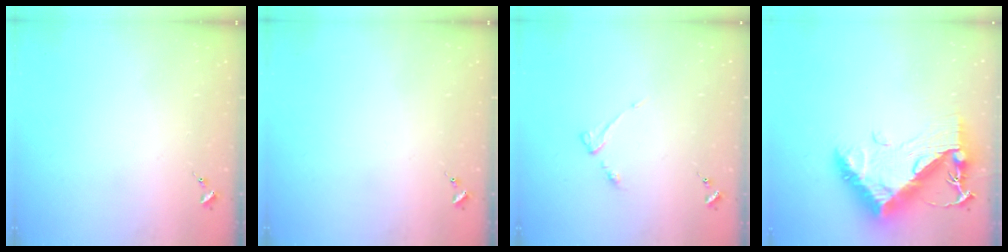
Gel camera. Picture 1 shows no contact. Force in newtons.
{"total": 0.0}
{"total": 4.7, "press": 4.7, "slide": 0.7}
{"total": 13.5, "press": 13.5, "slide": 1.2}